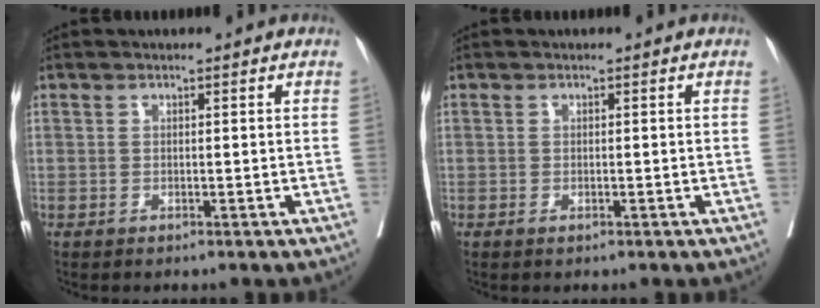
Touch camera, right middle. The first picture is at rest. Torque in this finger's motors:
{"motor_torque": [-0.07, -0.04, 0.00, -0.01]}